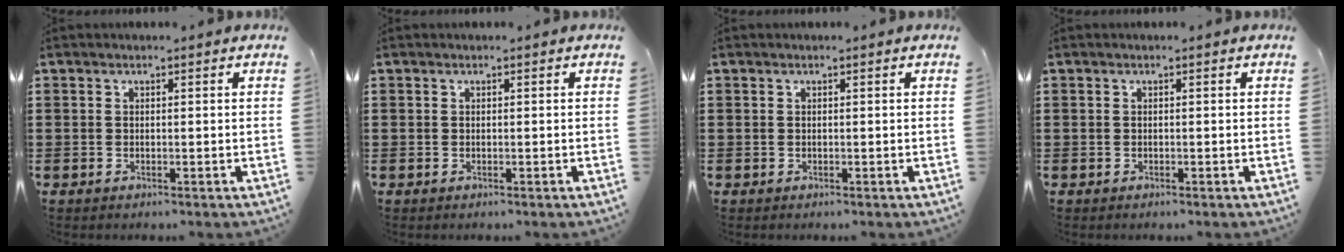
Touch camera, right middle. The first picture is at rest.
{"total": 0.0}
{"total": 0.0}
{"total": 0.0}